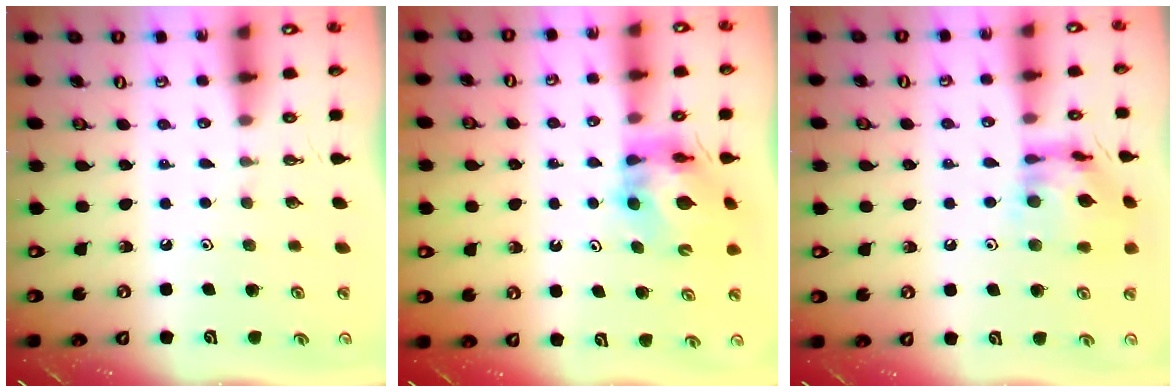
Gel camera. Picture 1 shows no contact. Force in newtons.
{"total": 10.4, "press": 10.3, "slide": 1.2}
{"total": 14.1, "press": 14.1, "slide": 1.3}